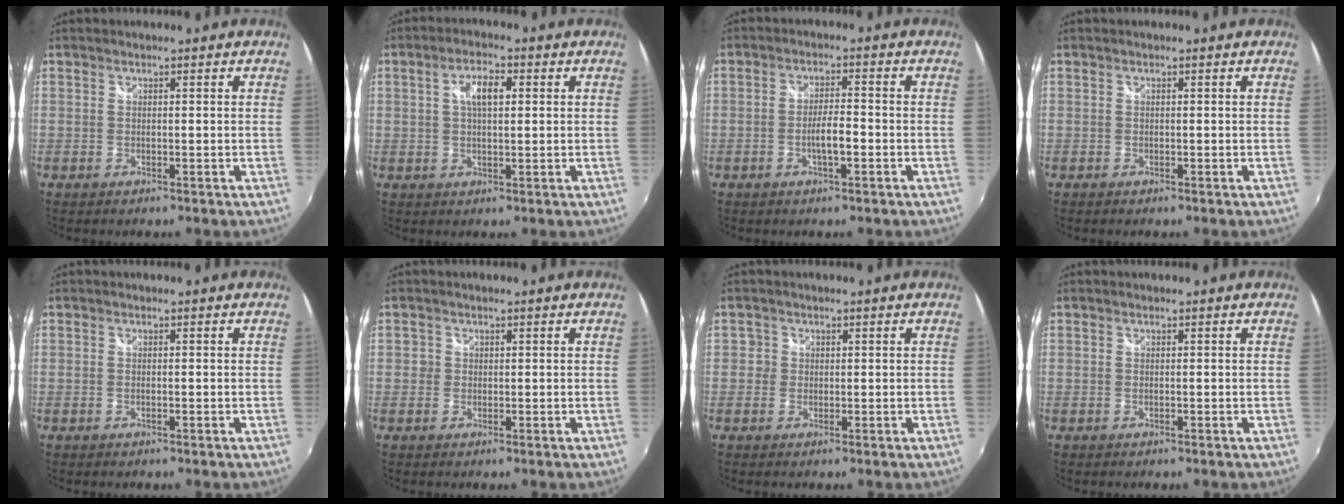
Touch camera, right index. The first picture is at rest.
{"total": 5.0, "force": [1.2, 2.0, 4.5], "torque": [-0.080, 0.012, 0.021]}
{"total": 4.0, "force": [-1.5, 0.8, 3.6], "torque": [-0.067, 0.000, -0.025]}
{"total": 0.0}
{"total": 0.0}
{"total": 1.5, "force": [-0.1, 1.4, 0.2], "torque": [-0.004, -0.001, -0.006]}
{"total": 1.7, "force": [-0.2, 1.7, 0.1], "torque": [-0.003, 0.000, -0.007]}
{"total": 0.0}